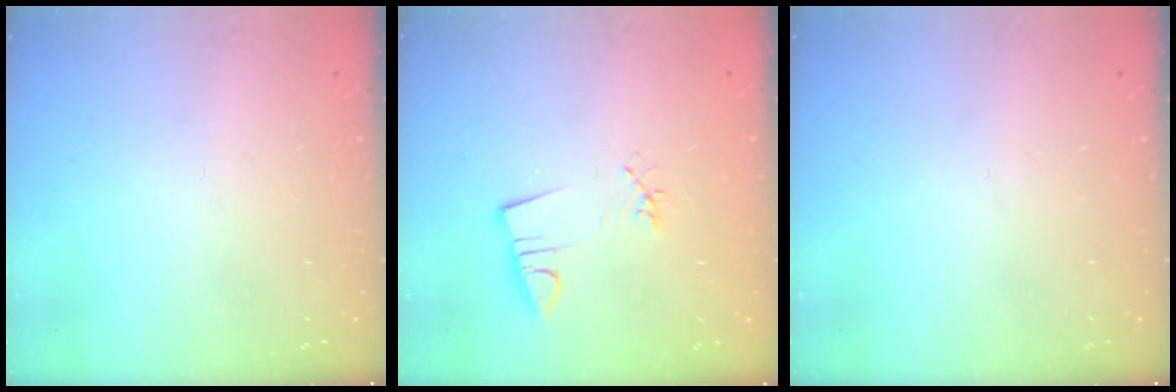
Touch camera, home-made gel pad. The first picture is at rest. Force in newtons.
{"total": 3.0, "press": 1.4, "slide": 2.6}
{"total": 0.0}